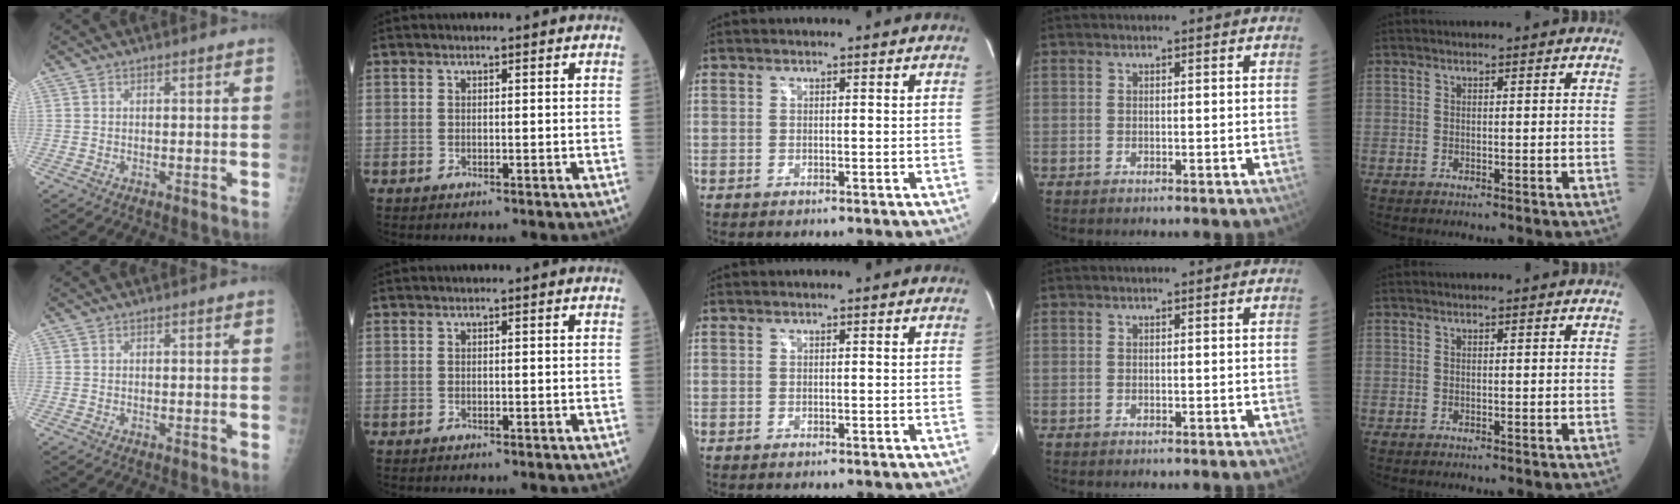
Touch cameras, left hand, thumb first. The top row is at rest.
{}